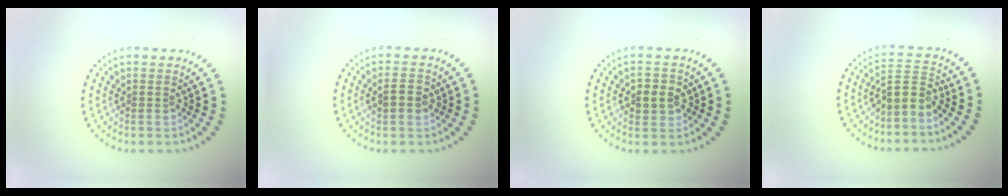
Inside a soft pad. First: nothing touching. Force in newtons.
{"total": 2.2, "press": 2.2, "slide": 0.1}
{"total": 2.7, "press": 2.7, "slide": 0.6}
{"total": 2.8, "press": 2.4, "slide": 1.4}